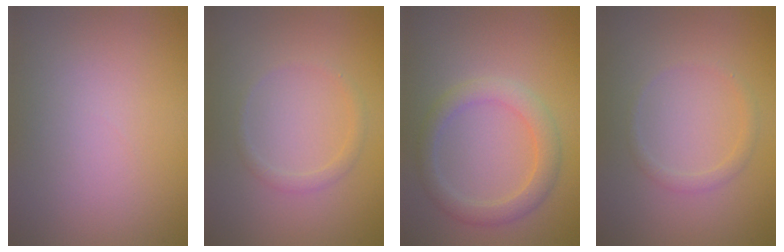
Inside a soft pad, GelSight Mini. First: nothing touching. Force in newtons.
{"total": 1.1, "press": 1.1, "slide": 0.0}
{"total": 2.9, "press": 2.9, "slide": 0.4}
{"total": 1.1, "press": 1.1, "slide": 0.0}